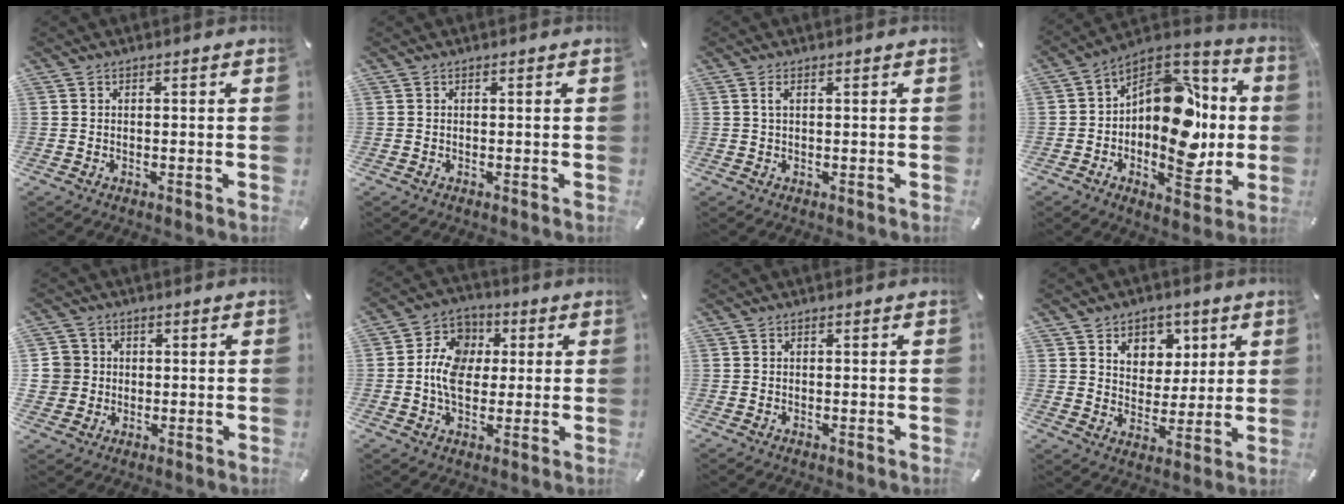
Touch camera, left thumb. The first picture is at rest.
{"total": 0.0}
{"total": 1.2, "force": [0.3, 0.2, 1.2], "torque": [-0.026, 0.001, 0.006]}
{"total": 19.6, "force": [-0.9, 13.2, 14.5], "torque": [-0.196, -0.005, -0.002]}
{"total": 5.7, "force": [0.9, 5.6, 0.6], "torque": [-0.016, 0.004, 0.016]}
{"total": 10.1, "force": [-0.1, 8.2, 5.9], "torque": [-0.116, 0.012, -0.005]}
{"total": 0.0}
{"total": 8.0, "force": [3.8, 6.7, 1.9], "torque": [-0.023, -0.021, 0.065]}